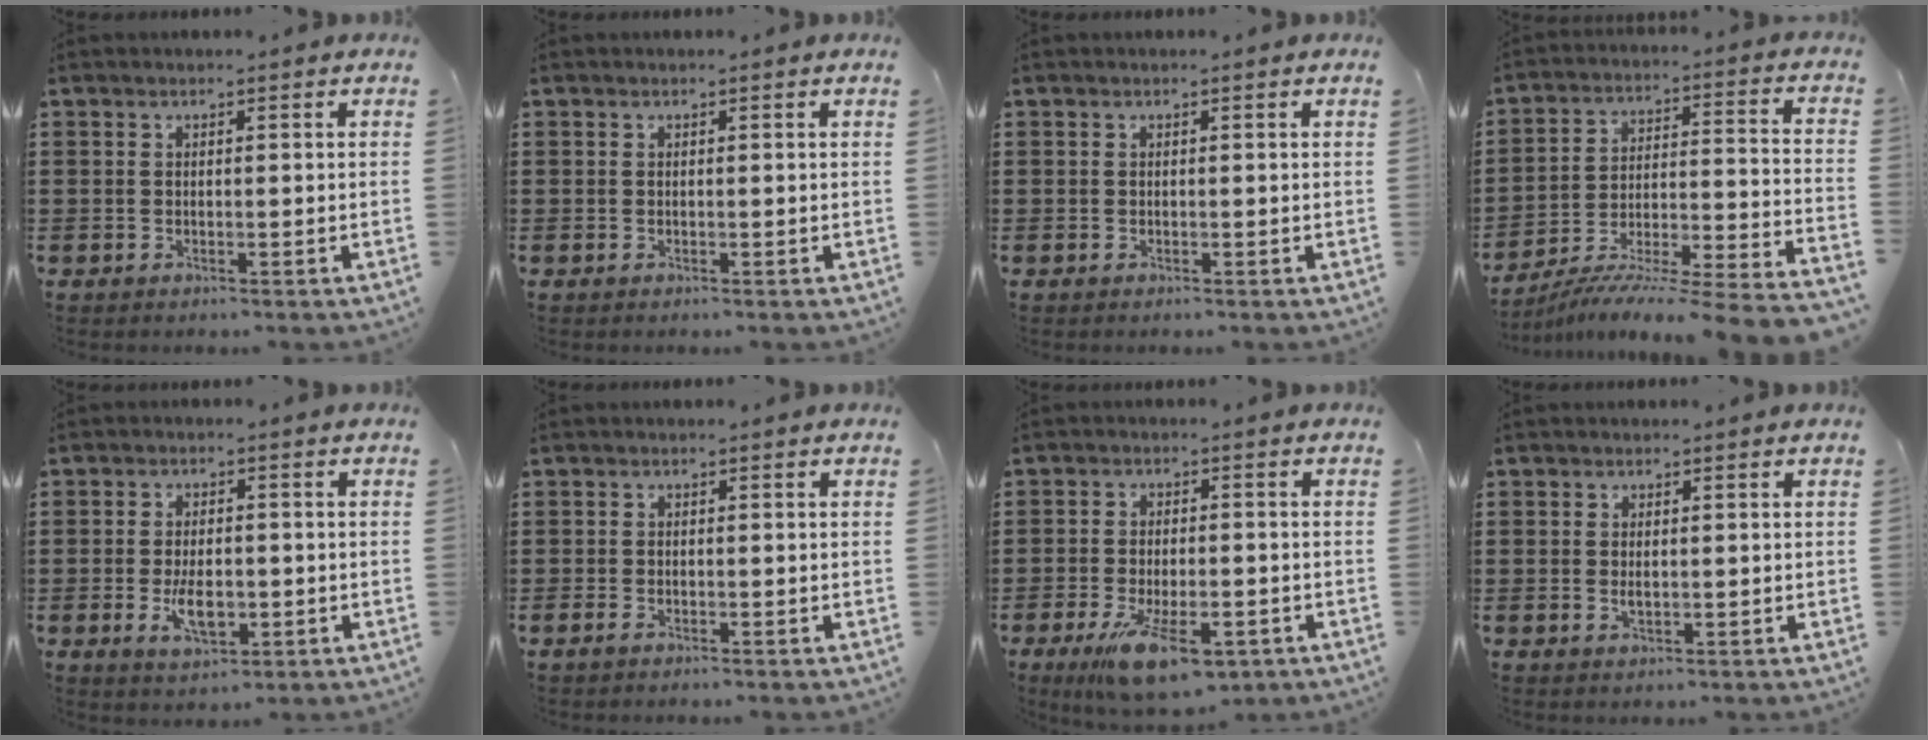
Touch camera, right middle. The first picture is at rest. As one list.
[{"total": 0.0}, {"total": 0.0}, {"total": 7.2, "force": [-6.6, -1.1, 2.6], "torque": [-0.031, -0.015, -0.135]}, {"total": 5.4, "force": [-1.4, 2.6, 4.5], "torque": [-0.075, -0.010, -0.028]}, {"total": 0.9, "force": [-0.6, 0.2, 0.6], "torque": [-0.015, -0.005, -0.011]}, {"total": 9.3, "force": [-4.8, 3.5, 7.1], "torque": [-0.143, -0.004, -0.080]}, {"total": 1.0, "force": [0.1, 0.5, 0.9], "torque": [-0.020, 0.001, 0.003]}]